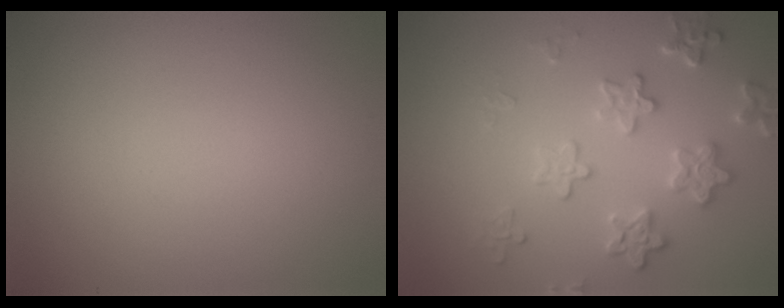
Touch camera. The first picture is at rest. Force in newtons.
{"total": 3.8, "press": 3.5, "slide": 1.7}